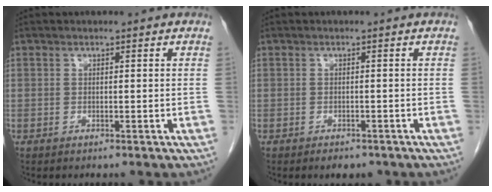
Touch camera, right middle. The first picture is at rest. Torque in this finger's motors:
{"motor_torque": [0.56, -0.21, 0.07, 0.03]}